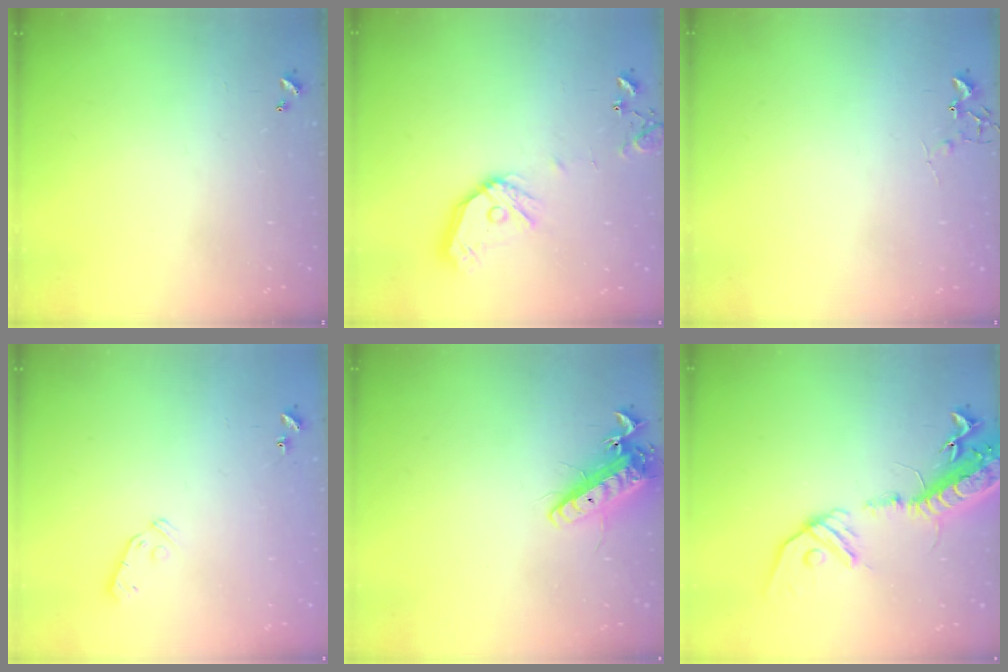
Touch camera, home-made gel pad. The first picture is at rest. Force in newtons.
{"total": 13.4, "press": 13.2, "slide": 2.1}
{"total": 5.4, "press": 5.3, "slide": 0.8}
{"total": 5.9, "press": 5.9, "slide": 0.6}
{"total": 13.6, "press": 13.4, "slide": 2.3}
{"total": 20.4, "press": 19.9, "slide": 4.3}